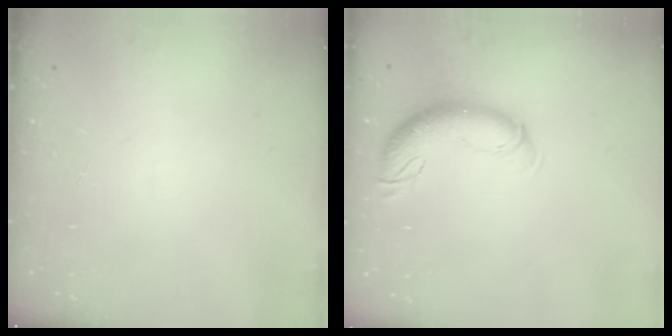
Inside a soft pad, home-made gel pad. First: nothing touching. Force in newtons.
{"total": 10.2, "press": 10.0, "slide": 2.3}